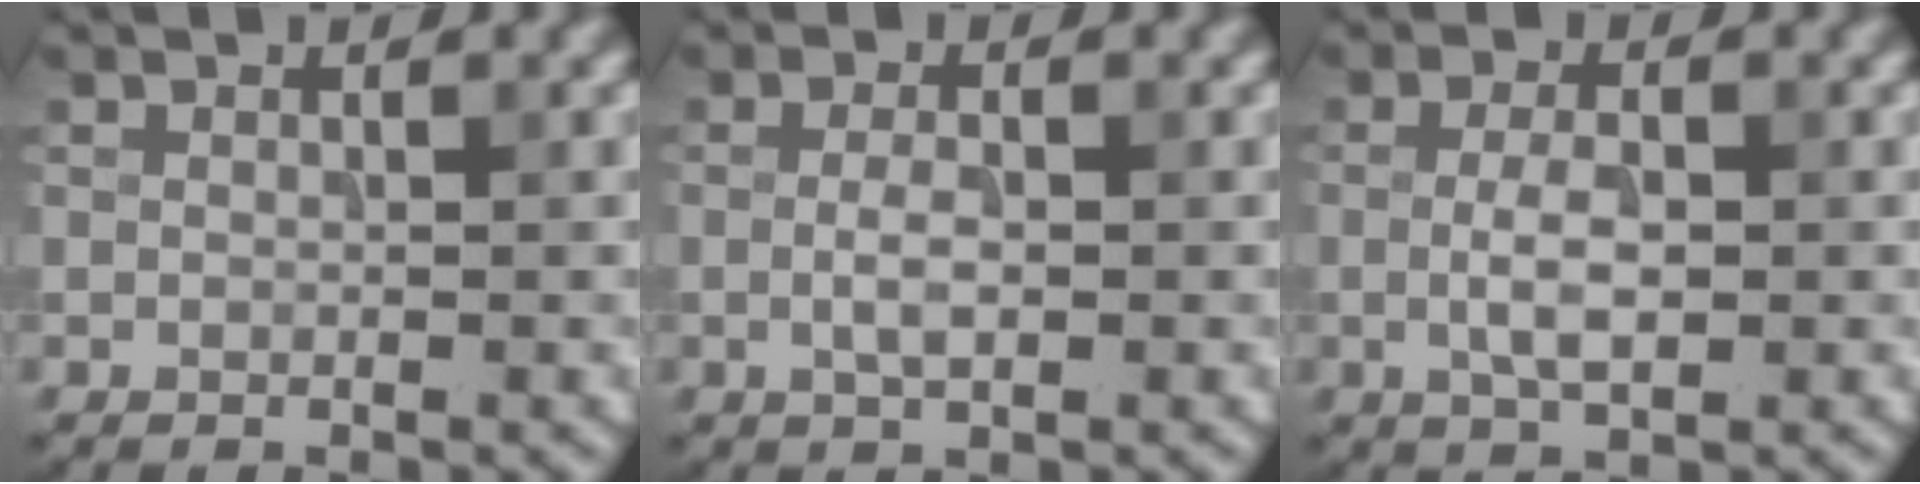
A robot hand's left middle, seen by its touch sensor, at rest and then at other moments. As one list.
[{"total": 2.0, "force": [-0.4, 0.7, 1.8], "torque": [-0.041, 0.000, -0.008]}, {"total": 3.0, "force": [-0.4, 1.2, 2.8], "torque": [-0.061, 0.000, -0.008]}]